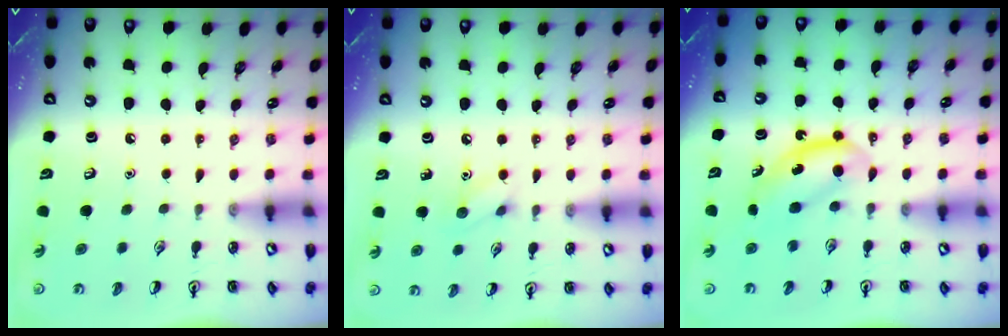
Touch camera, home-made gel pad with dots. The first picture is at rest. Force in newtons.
{"total": 5.9, "press": 5.8, "slide": 1.2}
{"total": 5.5, "press": 5.4, "slide": 1.1}